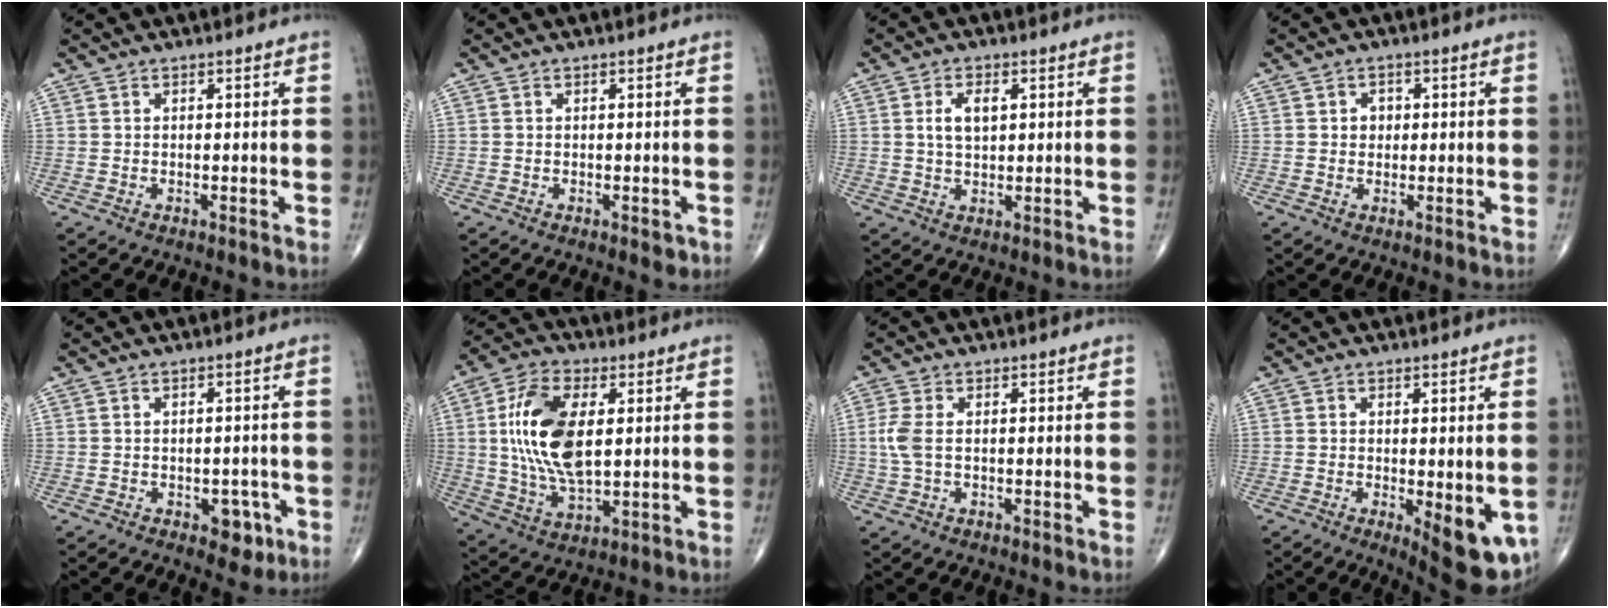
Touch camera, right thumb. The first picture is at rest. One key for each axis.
{"total": 1.3, "fx": -0.5, "fy": 0.7, "fz": 1.0, "tx": -0.006, "ty": -0.002, "tz": -0.005}
{"total": 4.5, "fx": 1.2, "fy": 2.4, "fz": 3.7, "tx": -0.065, "ty": -0.002, "tz": 0.022}
{"total": 2.0, "fx": 0.3, "fy": 1.8, "fz": 1.0, "tx": 0.000, "ty": 0.002, "tz": 0.002}
{"total": 4.3, "fx": -1.9, "fy": 2.7, "fz": 2.8, "tx": -0.011, "ty": 0.007, "tz": -0.022}
{"total": 15.8, "fx": 2.5, "fy": 8.0, "fz": 13.5, "tx": -0.260, "ty": -0.008, "tz": 0.050}
{"total": 3.7, "fx": 0.1, "fy": 1.8, "fz": 3.2, "tx": -0.096, "ty": 0.002, "tz": 0.002}
{"total": 9.7, "fx": -2.6, "fy": 3.5, "fz": 8.7, "tx": -0.100, "ty": -0.020, "tz": -0.028}